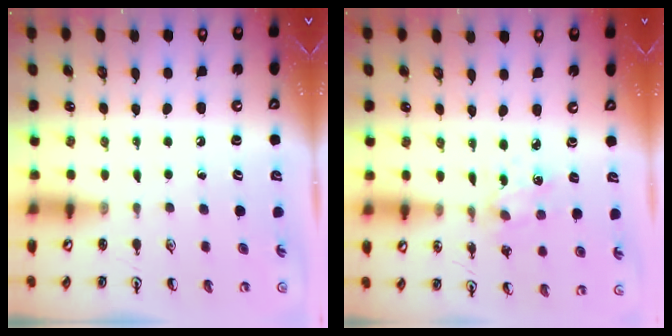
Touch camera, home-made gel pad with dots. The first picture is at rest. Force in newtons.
{"total": 2.0, "press": 2.0, "slide": 0.2}